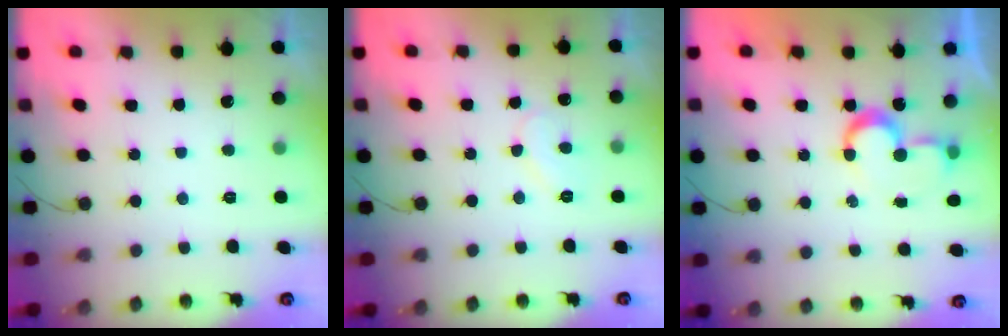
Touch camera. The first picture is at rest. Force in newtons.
{"total": 8.3, "press": 8.3, "slide": 0.5}
{"total": 7.8, "press": 7.8, "slide": 0.2}